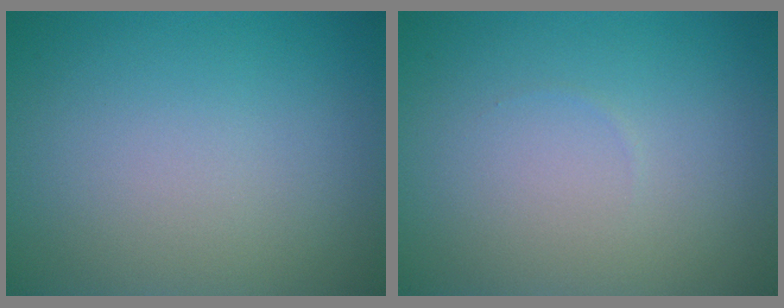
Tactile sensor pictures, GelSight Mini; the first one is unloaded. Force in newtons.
{"total": 0.0}